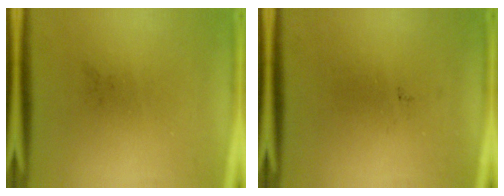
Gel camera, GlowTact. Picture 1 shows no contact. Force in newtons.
{"total": 0.0}